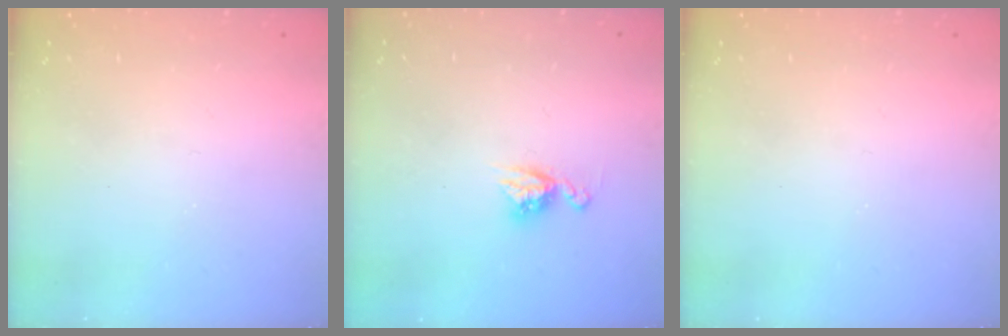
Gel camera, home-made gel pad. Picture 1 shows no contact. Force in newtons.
{"total": 7.7, "press": 7.7, "slide": 0.6}
{"total": 0.0}